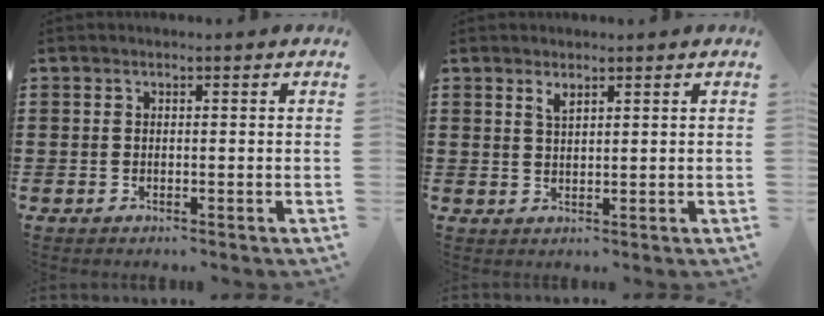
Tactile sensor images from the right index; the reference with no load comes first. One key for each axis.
{"total": 1.7, "fx": 1.3, "fy": 0.5, "fz": 0.9, "tx": -0.020, "ty": 0.001, "tz": 0.023}